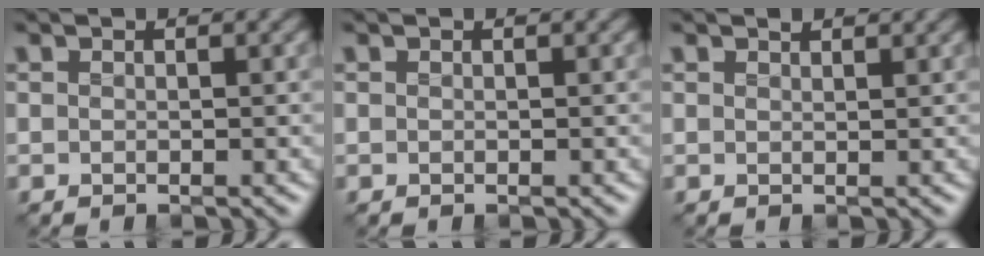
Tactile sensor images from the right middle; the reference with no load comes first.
{"total": 0.0}
{"total": 0.8, "force": [0.8, 0.2, 0.2], "torque": [-0.011, -0.005, 0.010]}